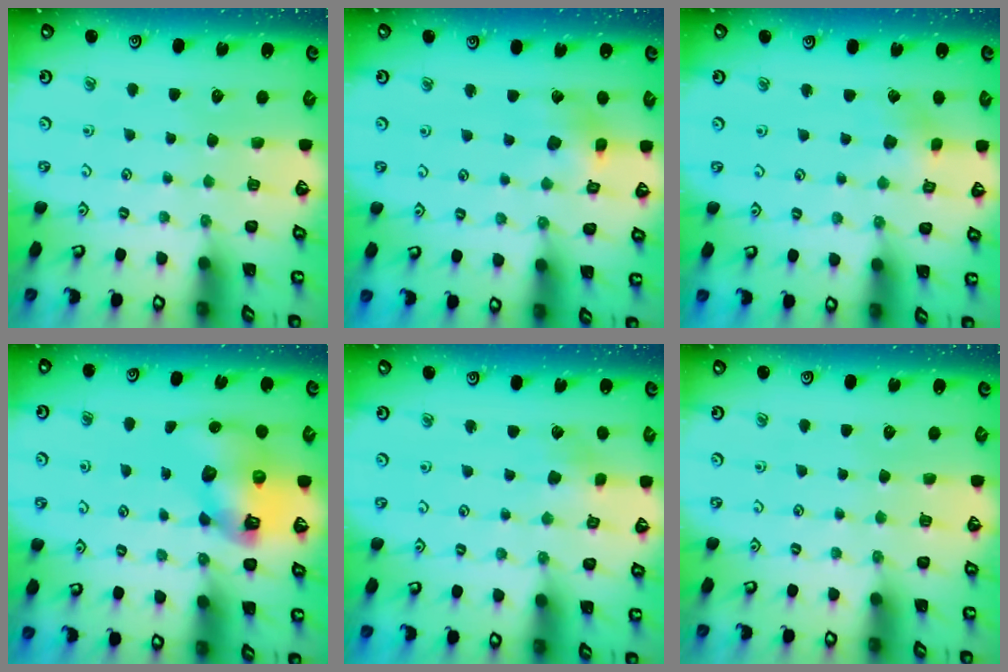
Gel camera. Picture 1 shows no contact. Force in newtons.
{"total": 7.8, "press": 7.7, "slide": 1.0}
{"total": 3.5, "press": 3.5, "slide": 0.2}
{"total": 11.5, "press": 11.3, "slide": 1.6}
{"total": 2.8, "press": 2.8, "slide": 0.6}
{"total": 0.0}